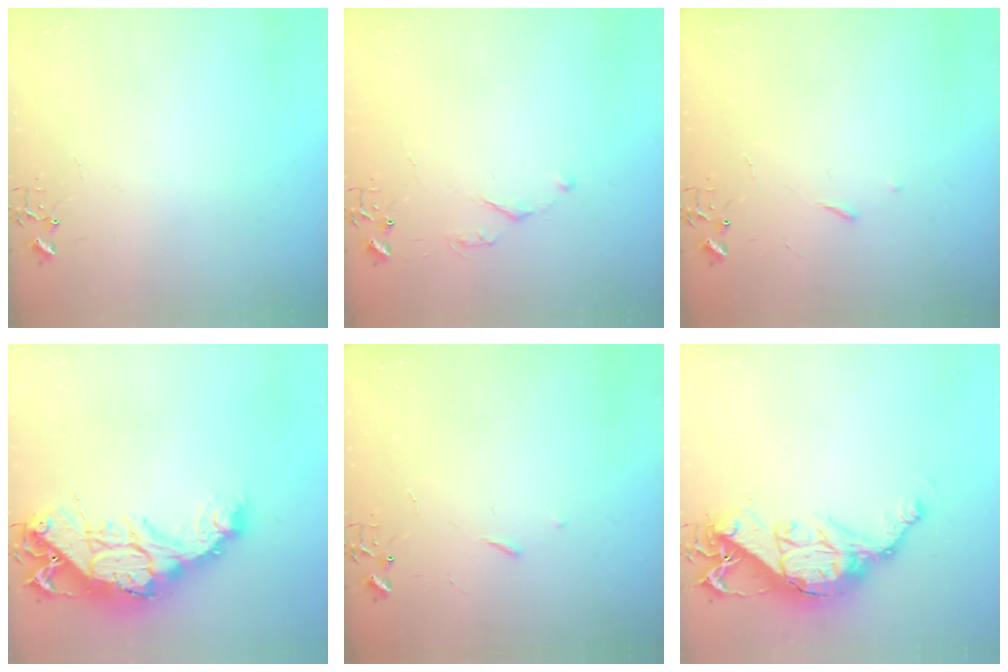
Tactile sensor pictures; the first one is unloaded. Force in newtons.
{"total": 4.3, "press": 4.3, "slide": 0.7}
{"total": 2.9, "press": 2.8, "slide": 0.5}
{"total": 18.5, "press": 18.4, "slide": 2.0}
{"total": 2.9, "press": 2.8, "slide": 0.5}
{"total": 15.3, "press": 15.3, "slide": 1.0}